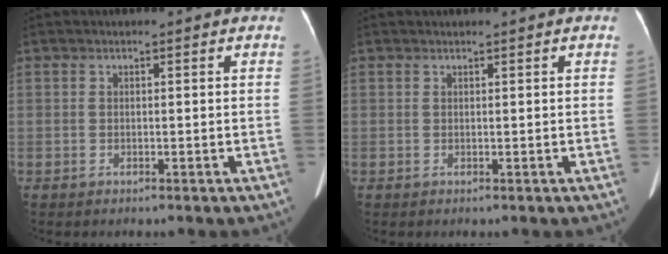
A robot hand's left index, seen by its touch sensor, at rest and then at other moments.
{"total": 0.9, "force": [0.8, -0.1, 0.3], "torque": [-0.004, 0.014, 0.018]}